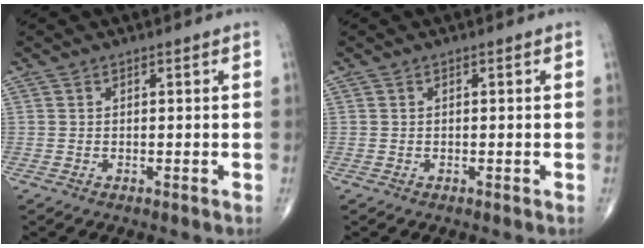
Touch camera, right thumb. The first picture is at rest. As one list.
[{"total": 0.0}]